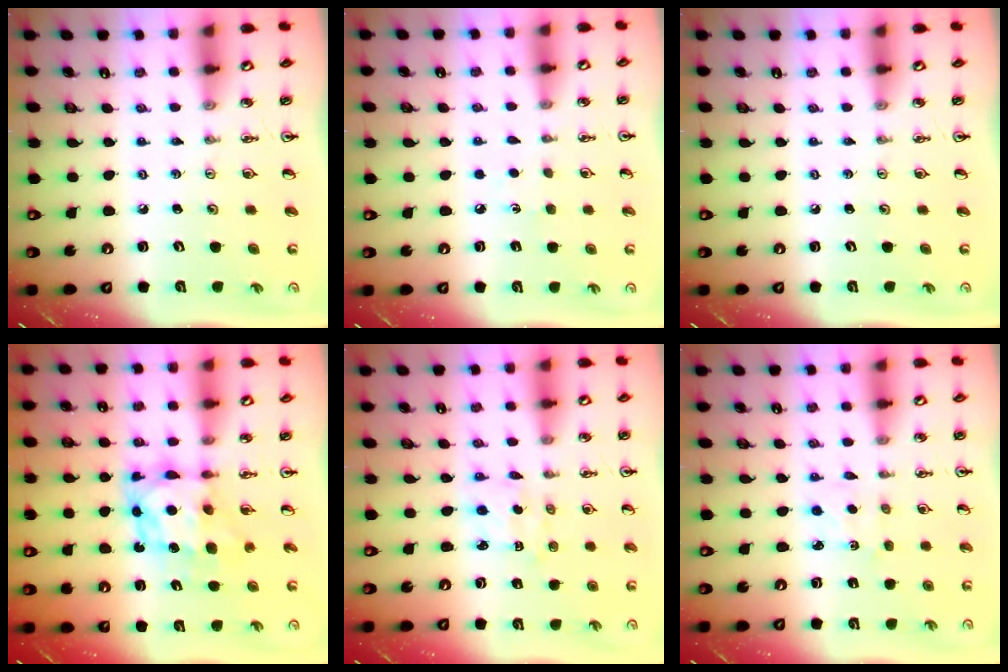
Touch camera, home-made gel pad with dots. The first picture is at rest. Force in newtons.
{"total": 4.3, "press": 4.3, "slide": 0.4}
{"total": 0.0}
{"total": 7.1, "press": 7.1, "slide": 0.9}
{"total": 1.9, "press": 1.8, "slide": 0.6}
{"total": 1.5, "press": 1.4, "slide": 0.4}